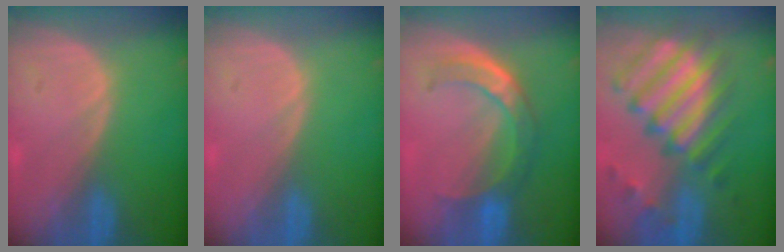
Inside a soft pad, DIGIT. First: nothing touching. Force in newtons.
{"total": 0.0}
{"total": 8.1, "press": 6.7, "slide": 4.4}
{"total": 12.2, "press": 10.5, "slide": 6.1}